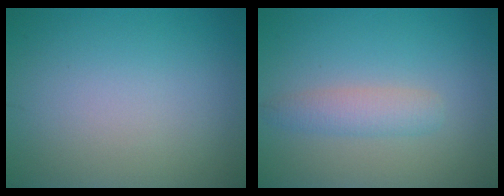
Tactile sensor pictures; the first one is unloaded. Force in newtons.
{"total": 2.3, "press": 2.3, "slide": 0.1}